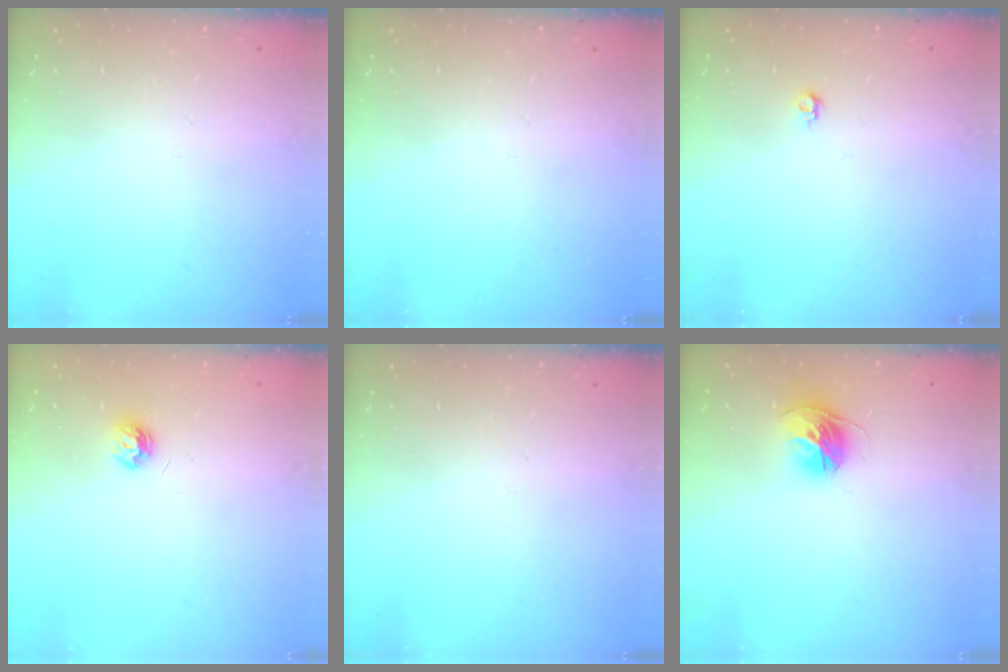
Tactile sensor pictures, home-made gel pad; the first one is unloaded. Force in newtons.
{"total": 0.0}
{"total": 4.0, "press": 4.0, "slide": 0.6}
{"total": 5.7, "press": 5.6, "slide": 0.7}
{"total": 0.0}
{"total": 11.2, "press": 11.2, "slide": 1.1}